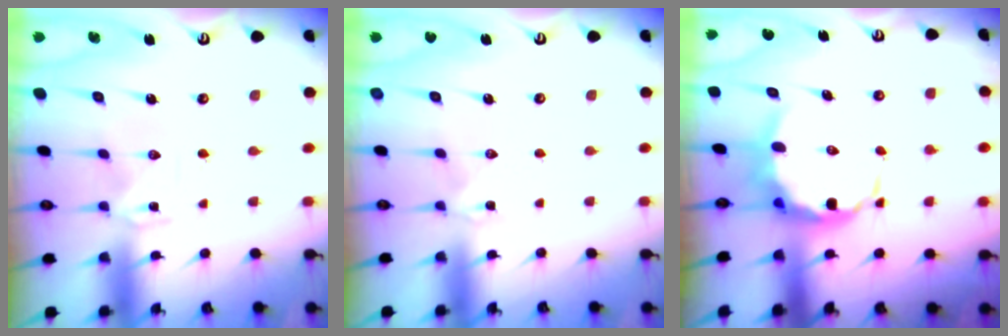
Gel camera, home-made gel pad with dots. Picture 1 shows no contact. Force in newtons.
{"total": 2.4, "press": 2.4, "slide": 0.3}
{"total": 7.7, "press": 7.4, "slide": 2.0}